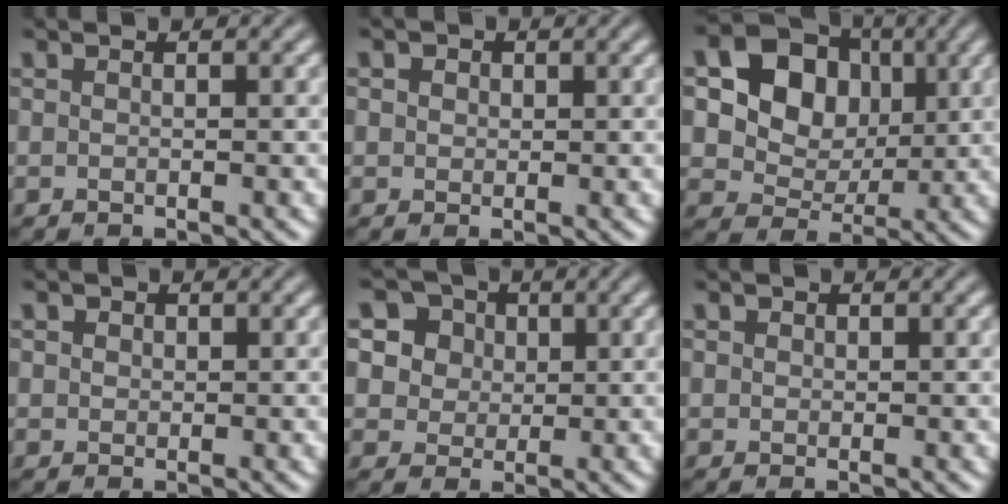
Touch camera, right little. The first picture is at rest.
{"total": 1.9, "force": [1.0, 1.5, 0.8], "torque": [-0.013, 0.011, 0.003]}
{"total": 11.8, "force": [3.3, 9.6, 6.0], "torque": [-0.128, 0.031, 0.060]}
{"total": 1.3, "force": [0.6, 1.0, 0.5], "torque": [-0.005, 0.004, -0.003]}
{"total": 7.0, "force": [3.5, 5.4, 2.7], "torque": [-0.057, 0.014, 0.044]}
{"total": 0.6, "force": [0.2, 0.5, 0.1], "torque": [0.001, -0.002, 0.001]}